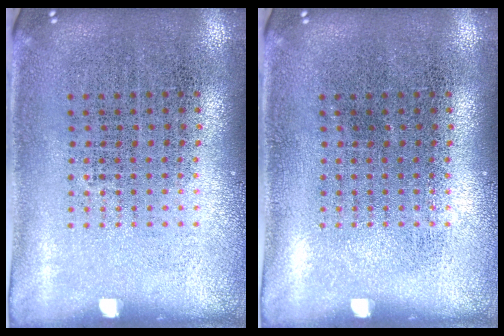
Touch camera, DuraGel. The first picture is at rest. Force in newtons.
{"total": 0.0}